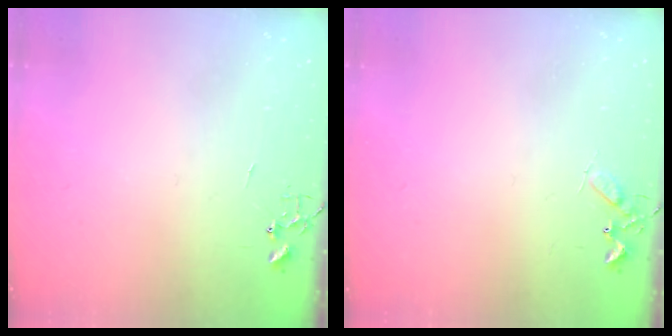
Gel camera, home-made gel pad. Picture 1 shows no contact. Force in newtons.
{"total": 4.6, "press": 4.6, "slide": 0.6}